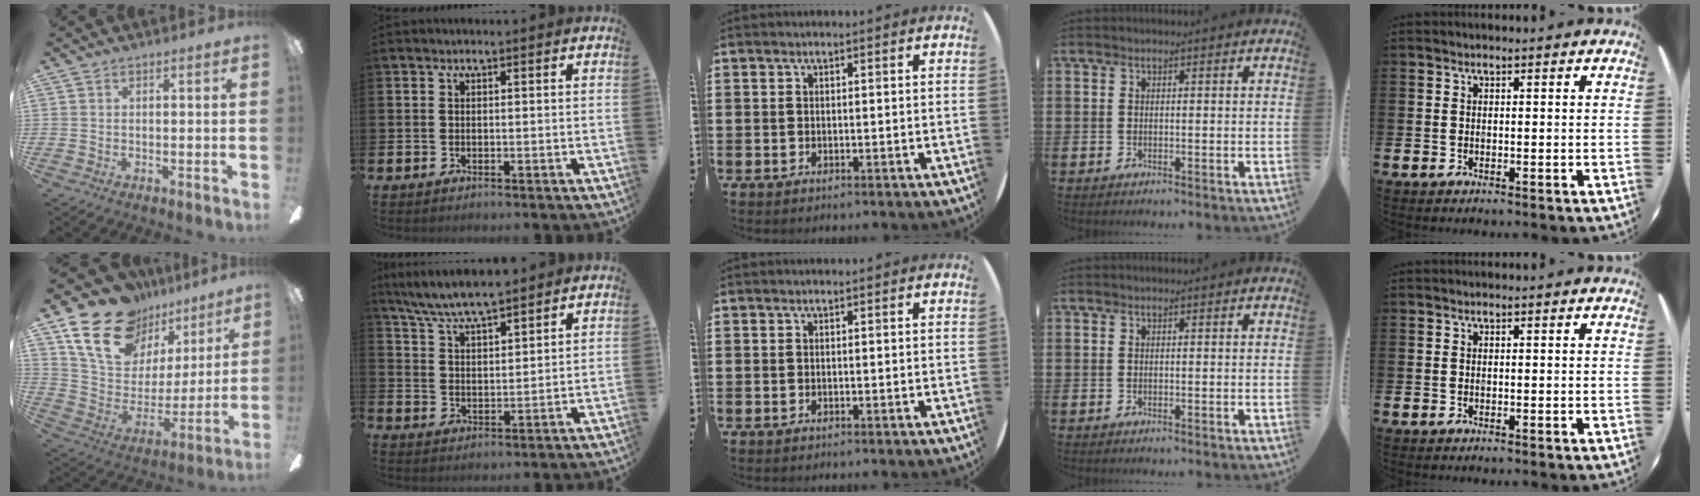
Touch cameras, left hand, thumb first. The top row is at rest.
{"thumb": {"total": 20.0, "force": [13.5, 12.2, 8.3], "torque": [-0.154, -0.077, 0.251]}, "index": {"total": 6.9, "force": [6.7, 0.5, 1.7], "torque": [-0.063, -0.030, 0.123]}}